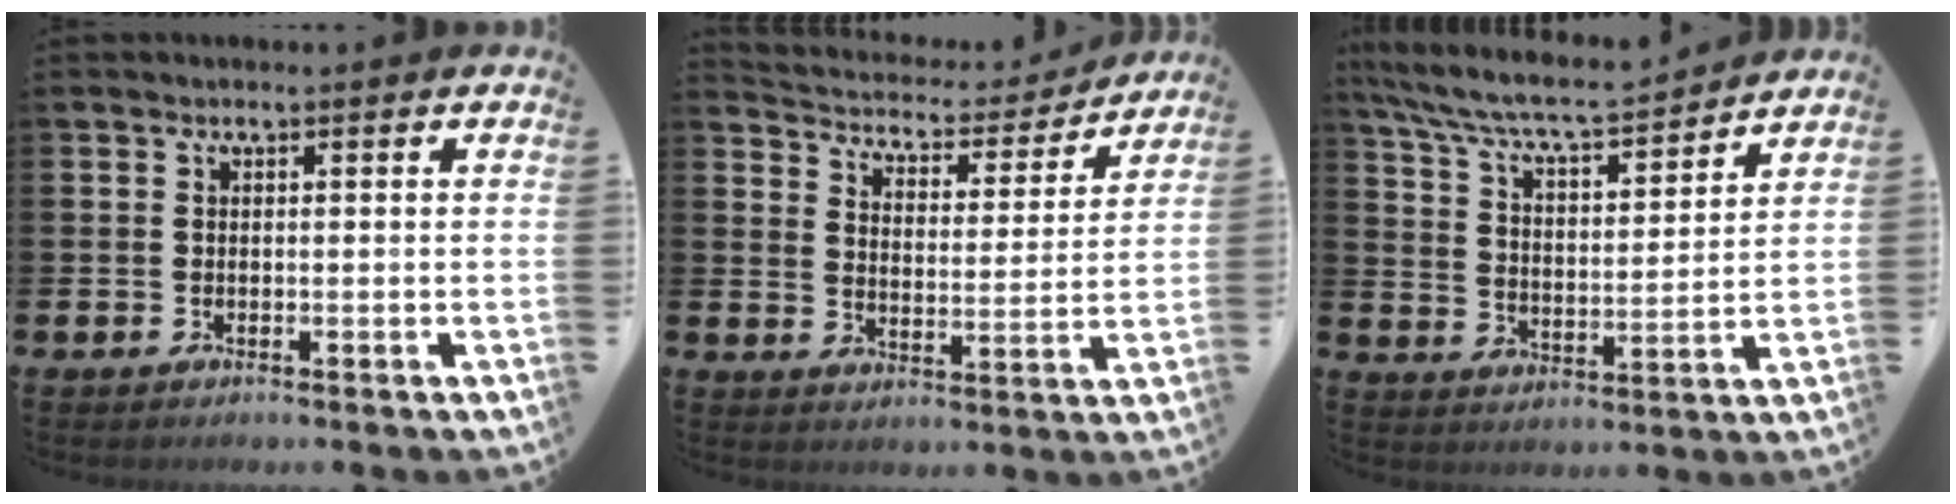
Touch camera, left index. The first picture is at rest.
{"total": 4.9, "force": [4.6, 1.4, 0.4], "torque": [-0.030, -0.047, 0.071]}
{"total": 7.4, "force": [6.9, 0.8, 2.3], "torque": [-0.079, -0.053, 0.117]}